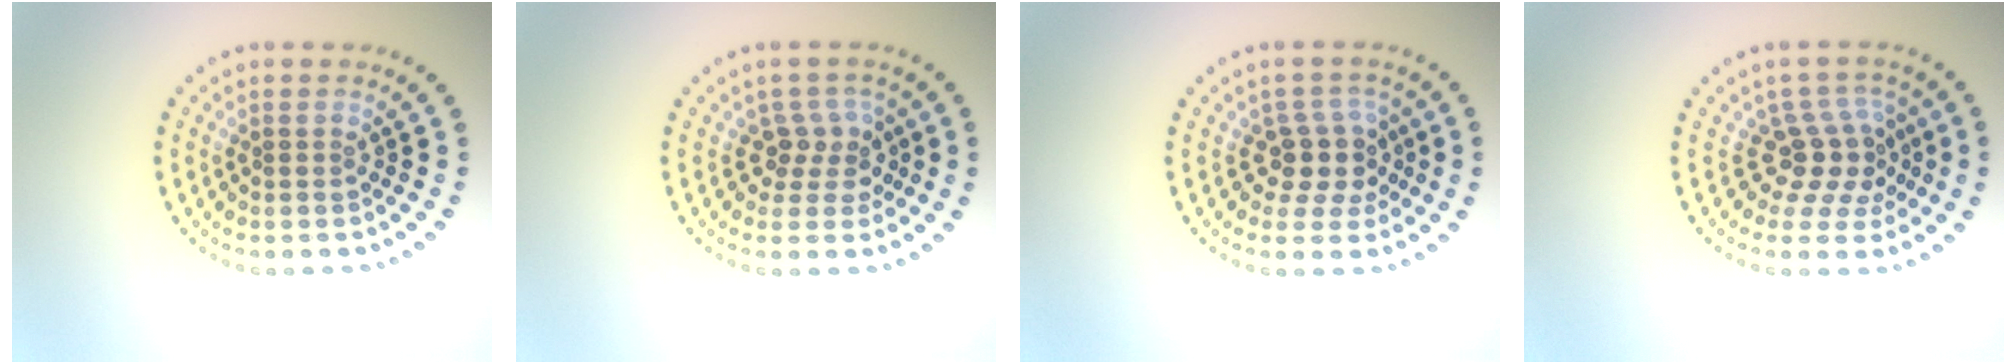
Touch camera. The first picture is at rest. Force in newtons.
{"total": 2.6, "press": 1.9, "slide": 1.7}
{"total": 3.3, "press": 2.6, "slide": 2.0}
{"total": 3.6, "press": 2.6, "slide": 2.4}